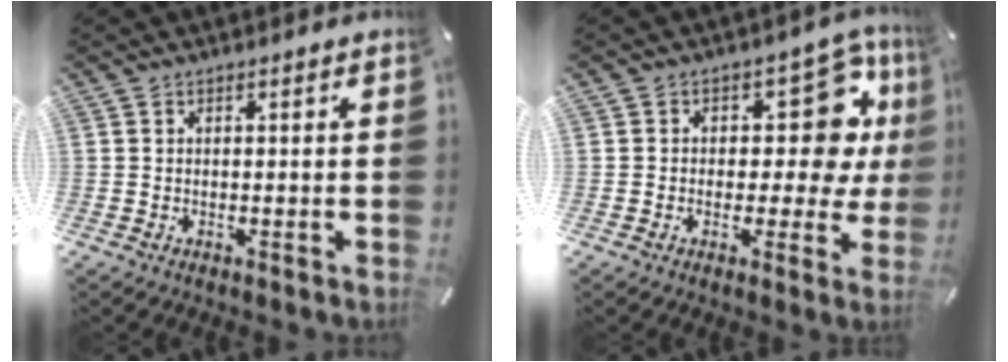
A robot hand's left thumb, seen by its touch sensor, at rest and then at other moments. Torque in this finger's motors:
{"motor_torque": [1.11, 0.66, 0.08, -0.05, 0.12]}